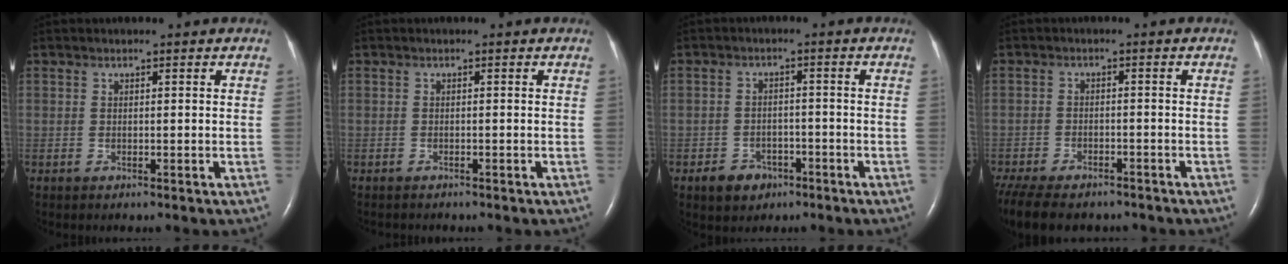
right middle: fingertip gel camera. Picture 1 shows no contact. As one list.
[{"total": 0.7, "force": [-0.7, 0.1, -0.1], "torque": [-0.001, -0.001, -0.011]}, {"total": 4.3, "force": [-2.6, 3.0, 1.5], "torque": [-0.026, 0.006, -0.035]}, {"total": 16.2, "force": [-12.6, 7.1, 7.4], "torque": [-0.210, -0.030, -0.178]}]